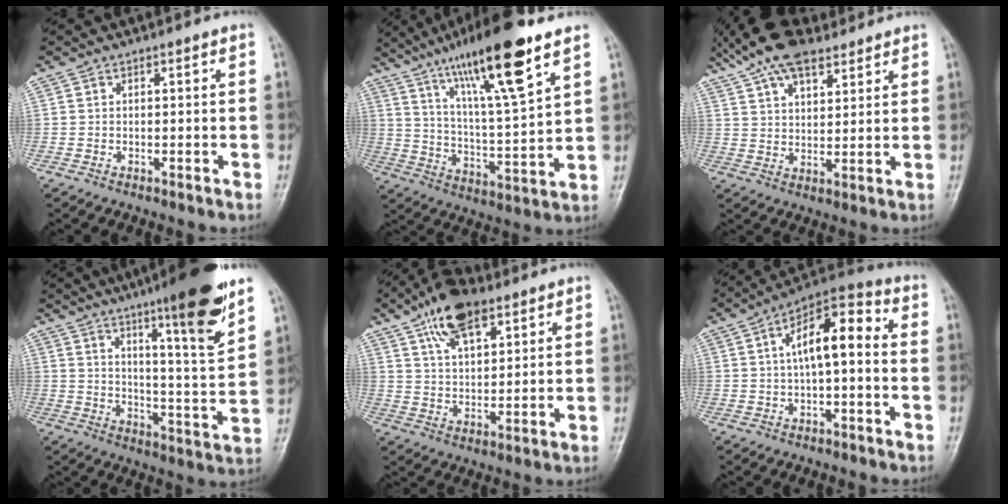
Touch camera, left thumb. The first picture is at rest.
{"total": 18.8, "force": [11.6, 2.6, 14.6], "torque": [-0.240, -0.048, 0.201]}
{"total": 13.6, "force": [9.6, 6.3, 7.3], "torque": [-0.114, -0.003, 0.169]}
{"total": 17.6, "force": [11.0, 1.6, 13.6], "torque": [-0.186, -0.063, 0.167]}
{"total": 11.6, "force": [6.9, 5.4, 7.6], "torque": [-0.112, -0.020, 0.121]}
{"total": 10.9, "force": [1.0, 4.6, 9.8], "torque": [-0.154, 0.036, 0.003]}